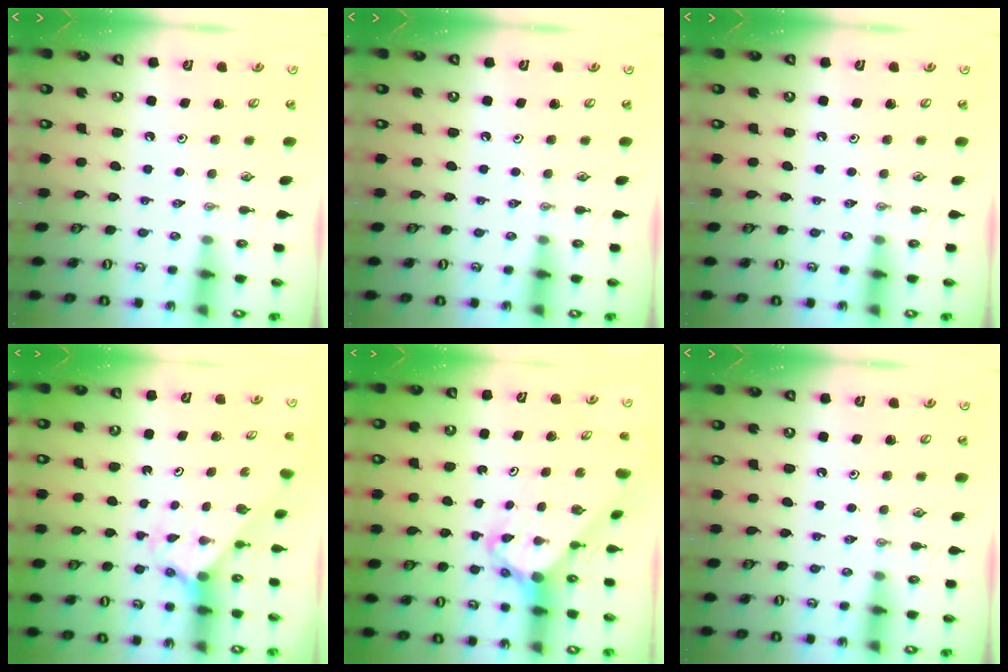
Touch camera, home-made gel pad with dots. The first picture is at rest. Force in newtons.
{"total": 0.0}
{"total": 0.0}
{"total": 2.0, "press": 2.0, "slide": 0.2}
{"total": 4.6, "press": 4.5, "slide": 0.4}
{"total": 0.0}